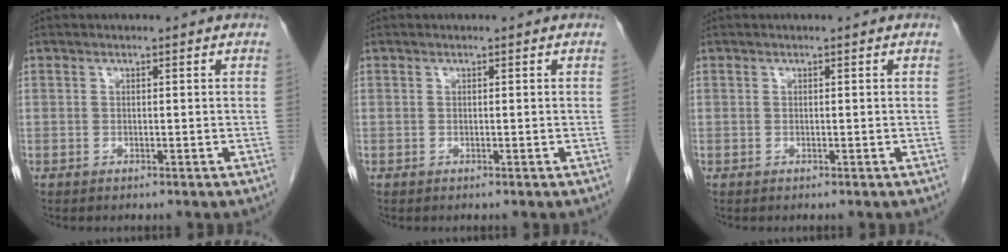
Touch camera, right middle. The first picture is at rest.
{"total": 0.0}
{"total": 0.0}